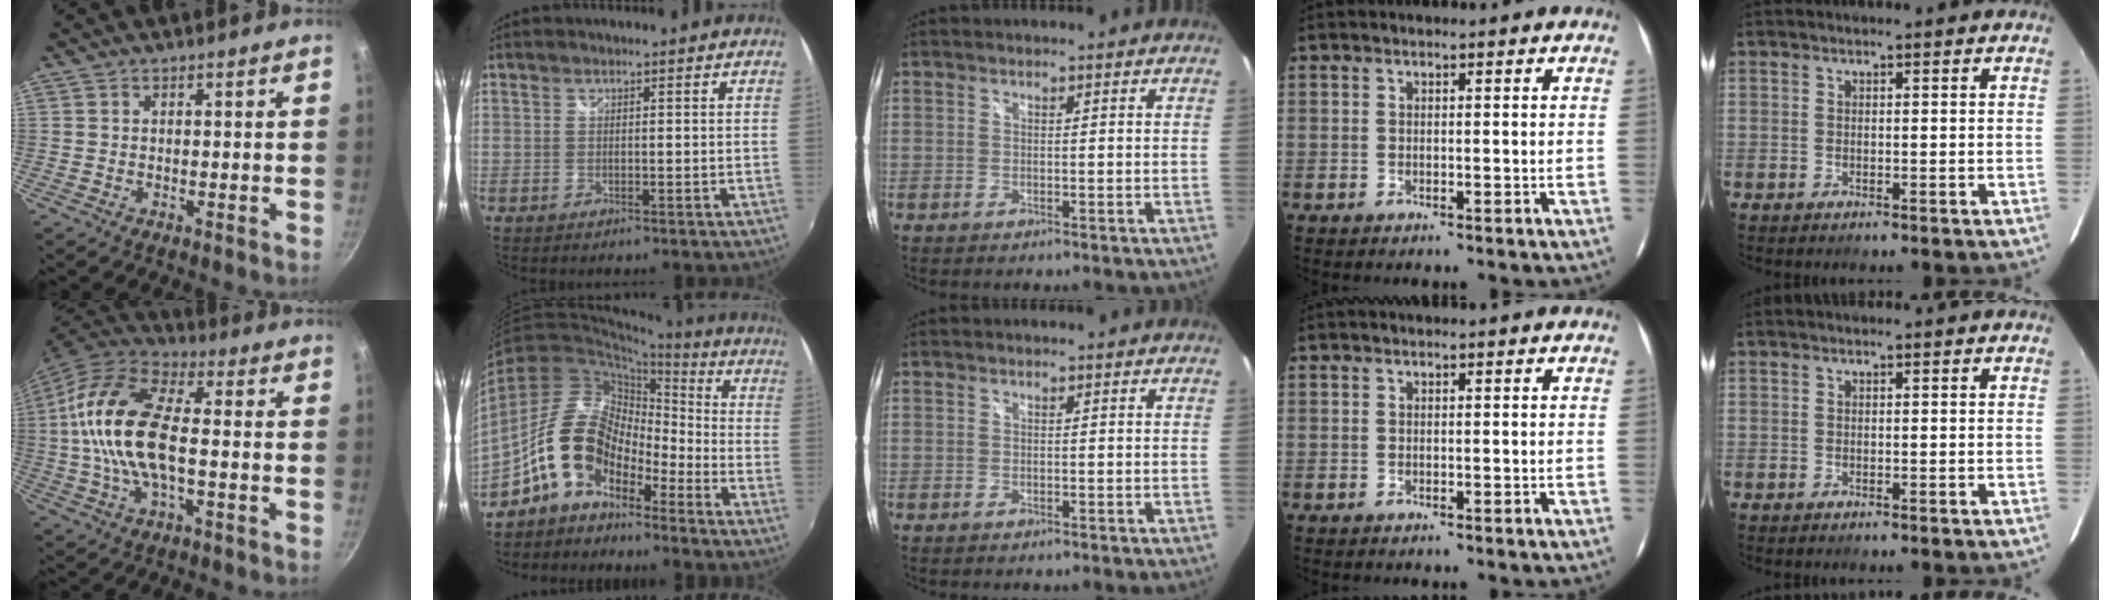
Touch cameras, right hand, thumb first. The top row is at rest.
{"thumb": {"total": 17.8, "force": [0.0, 8.2, 15.7], "torque": [-0.299, 0.031, -0.017]}, "index": {"total": 12.7, "force": [-8.1, 6.9, 6.9], "torque": [-0.123, 0.027, -0.158]}}